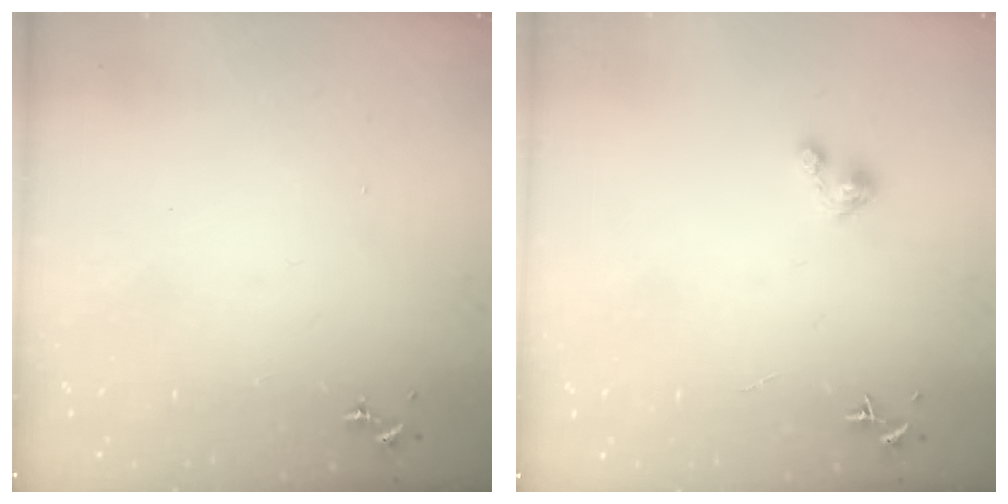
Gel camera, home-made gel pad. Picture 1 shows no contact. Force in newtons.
{"total": 3.0, "press": 3.0, "slide": 0.2}